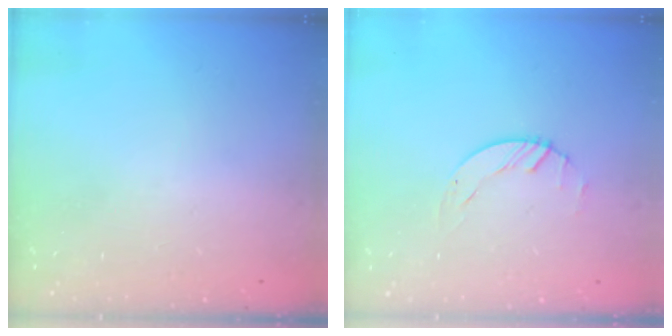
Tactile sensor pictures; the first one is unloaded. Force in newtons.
{"total": 0.8, "press": 0.8, "slide": 0.2}